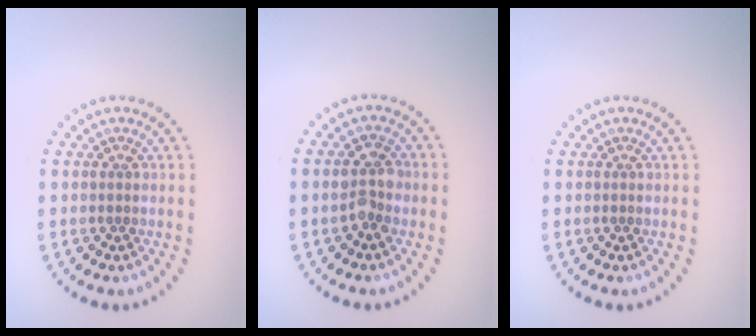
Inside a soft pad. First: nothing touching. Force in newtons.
{"total": 2.4, "press": 2.4, "slide": 0.3}
{"total": 0.0}